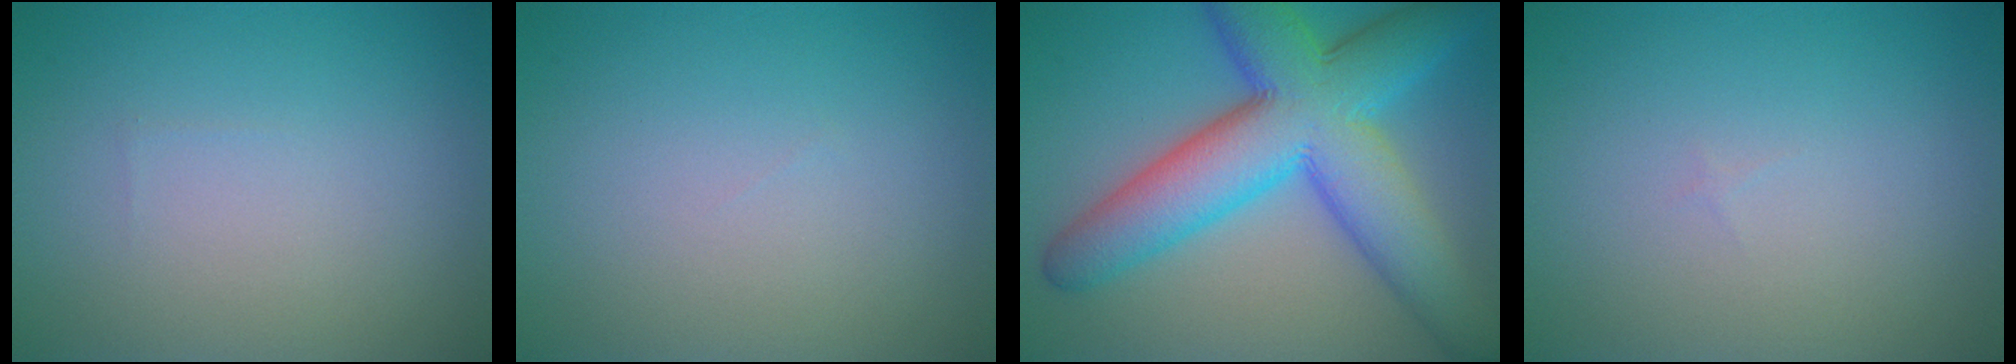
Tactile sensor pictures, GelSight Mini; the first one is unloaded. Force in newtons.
{"total": 0.0}
{"total": 11.8, "press": 11.8, "slide": 0.3}
{"total": 0.0}